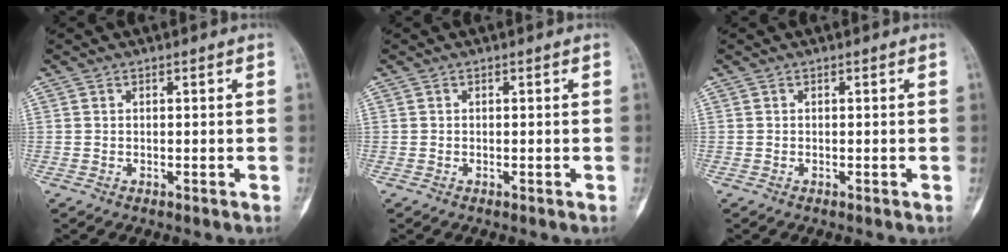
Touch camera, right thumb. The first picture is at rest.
{"total": 0.0}
{"total": 0.0}